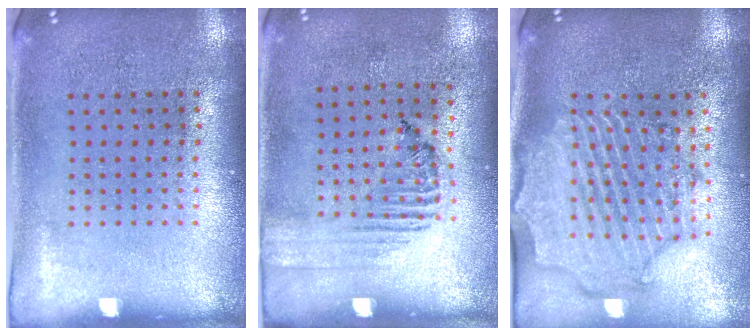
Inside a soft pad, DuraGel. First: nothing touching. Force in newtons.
{"total": 1.5, "press": 1.1, "slide": 1.0}
{"total": 2.6, "press": 2.3, "slide": 1.1}